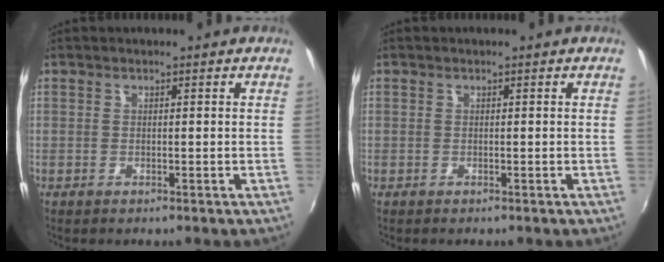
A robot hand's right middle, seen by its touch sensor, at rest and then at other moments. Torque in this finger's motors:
{"motor_torque": [-0.50, 0.15, -0.12, -0.04]}